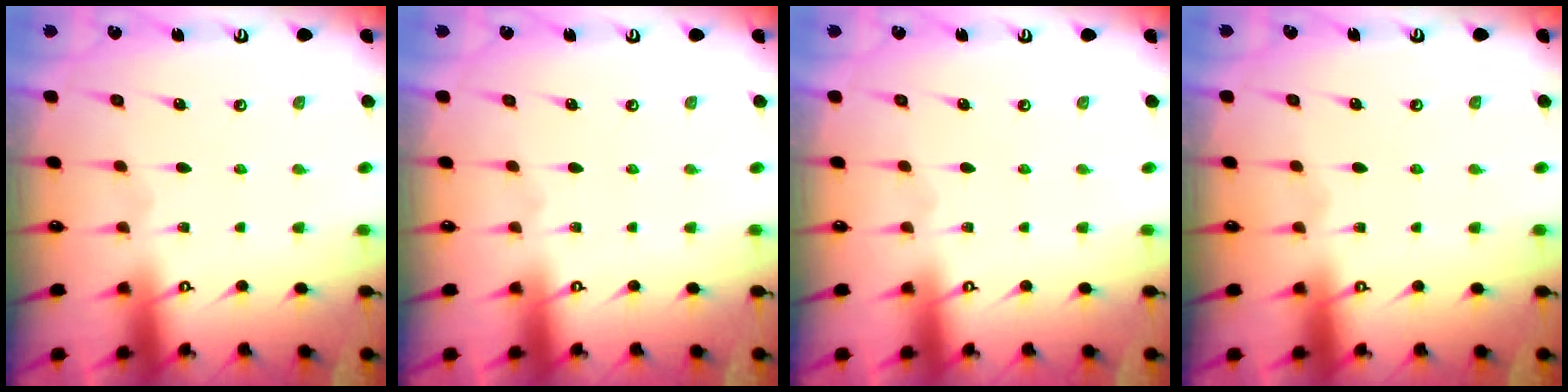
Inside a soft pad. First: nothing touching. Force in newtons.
{"total": 0.0}
{"total": 0.0}
{"total": 0.0}